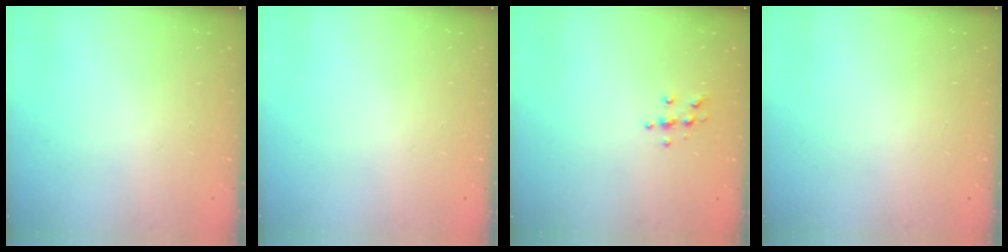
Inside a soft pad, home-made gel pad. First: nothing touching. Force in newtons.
{"total": 0.0}
{"total": 3.9, "press": 3.9, "slide": 0.6}
{"total": 0.0}